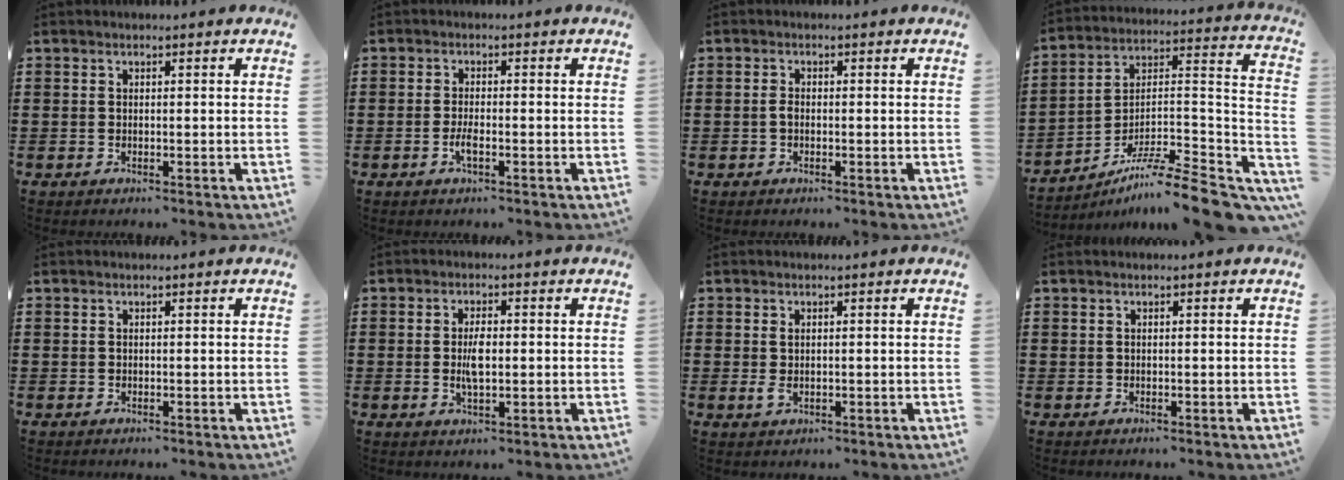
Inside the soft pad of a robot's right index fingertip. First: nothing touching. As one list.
[{"total": 2.4, "force": [-0.9, 0.6, 2.1], "torque": [-0.045, -0.002, -0.018]}, {"total": 1.0, "force": [-0.3, 0.6, 0.7], "torque": [-0.024, -0.003, -0.008]}, {"total": 10.8, "force": [-8.5, 1.4, 6.4], "torque": [-0.093, 0.012, -0.159]}, {"total": 0.0}, {"total": 4.1, "force": [-0.2, 1.6, 3.8], "torque": [-0.078, -0.001, -0.006]}, {"total": 1.4, "force": [0.0, 0.7, 1.1], "torque": [-0.032, -0.002, -0.001]}, {"total": 0.0}]